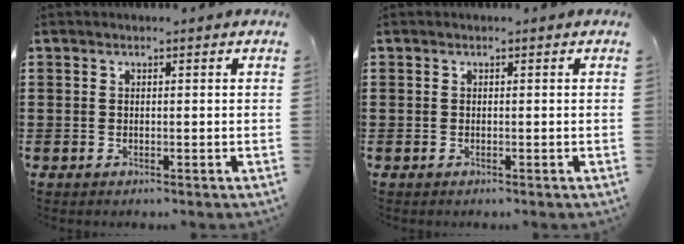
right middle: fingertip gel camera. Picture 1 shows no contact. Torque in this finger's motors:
{"motor_torque": [0.14, -0.01, 0.05, 0.01]}